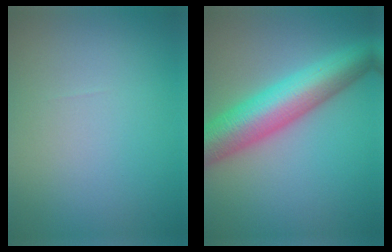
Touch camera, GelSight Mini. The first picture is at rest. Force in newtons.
{"total": 9.1, "press": 9.1, "slide": 0.1}